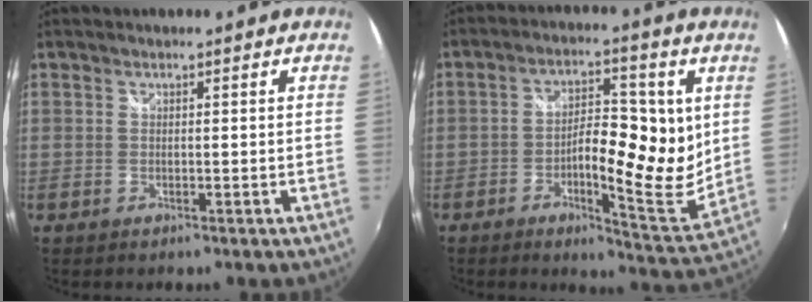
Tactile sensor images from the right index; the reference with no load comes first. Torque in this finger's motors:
{"motor_torque": [1.36, 0.78, 0.35, 0.12]}